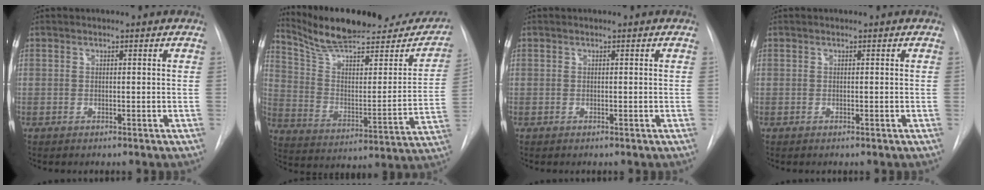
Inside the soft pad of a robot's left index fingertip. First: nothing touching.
{"total": 25.4, "force": [22.0, 6.0, 11.2], "torque": [-0.162, -0.036, 0.308]}
{"total": 0.0}
{"total": 0.0}